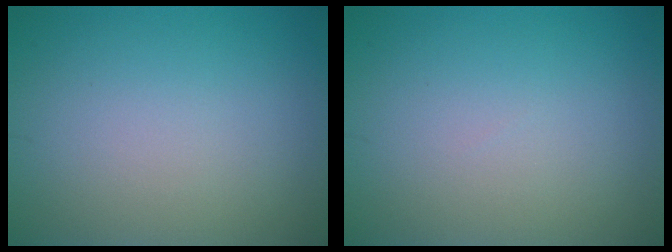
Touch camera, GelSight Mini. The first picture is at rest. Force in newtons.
{"total": 0.0}